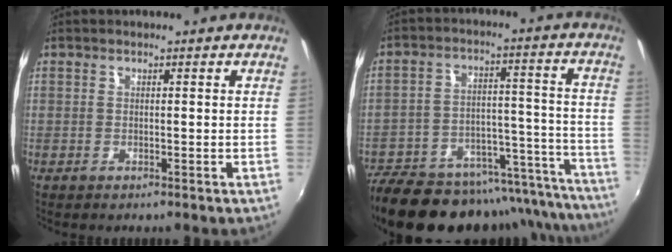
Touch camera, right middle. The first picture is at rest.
{"total": 30.4, "force": [-26.0, 10.2, 11.8], "torque": [-0.192, 0.022, -0.338]}